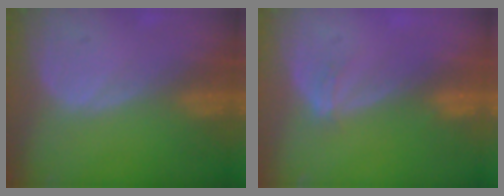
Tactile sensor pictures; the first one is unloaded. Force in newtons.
{"total": 1.5, "press": 1.1, "slide": 1.0}